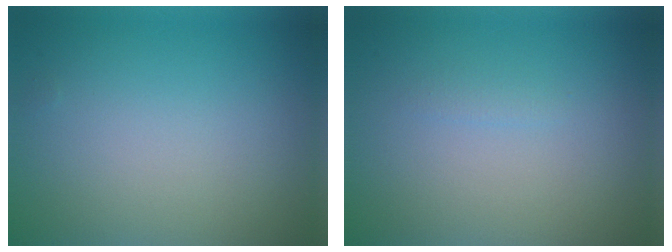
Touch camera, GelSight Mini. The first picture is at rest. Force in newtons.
{"total": 0.6, "press": 0.6, "slide": 0.0}